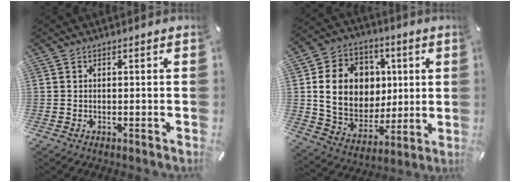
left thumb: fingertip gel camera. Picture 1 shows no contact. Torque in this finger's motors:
{"motor_torque": [0.71, 1.15, 0.61, -0.01, 0.47]}